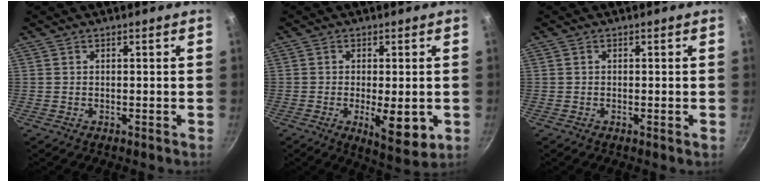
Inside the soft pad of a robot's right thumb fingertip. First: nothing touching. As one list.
[{"total": 9.0, "force": [-2.0, 3.2, 8.2], "torque": [-0.113, -0.015, -0.021]}, {"total": 0.7, "force": [-0.3, 0.0, 0.6], "torque": [-0.011, -0.001, -0.006]}]